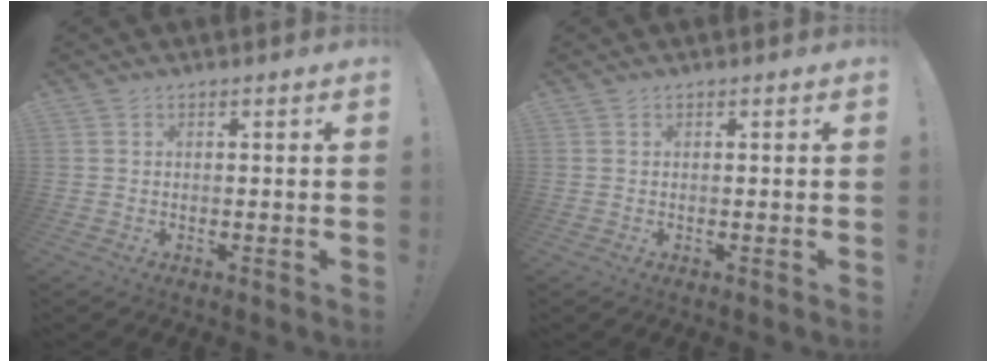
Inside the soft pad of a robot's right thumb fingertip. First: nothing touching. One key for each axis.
{"total": 0.0}